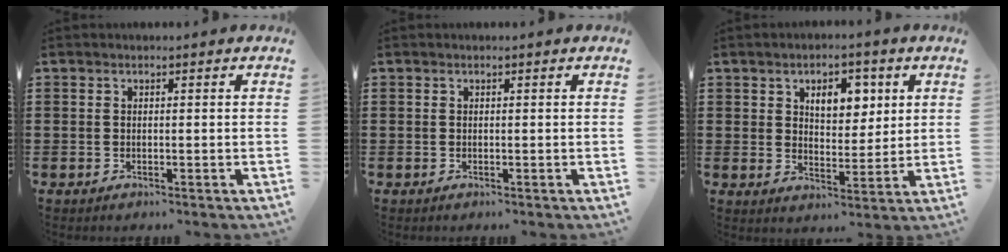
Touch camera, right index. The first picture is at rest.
{"total": 0.0}
{"total": 6.0, "force": [2.6, 3.7, 4.0], "torque": [-0.060, 0.003, 0.038]}